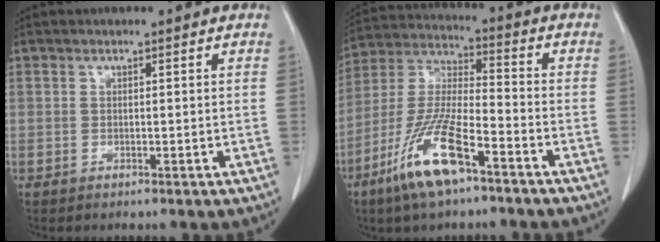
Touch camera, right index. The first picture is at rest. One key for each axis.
{"total": 13.6, "fx": -7.9, "fy": 2.6, "fz": 10.8, "tx": -0.231, "ty": -0.018, "tz": -0.150}